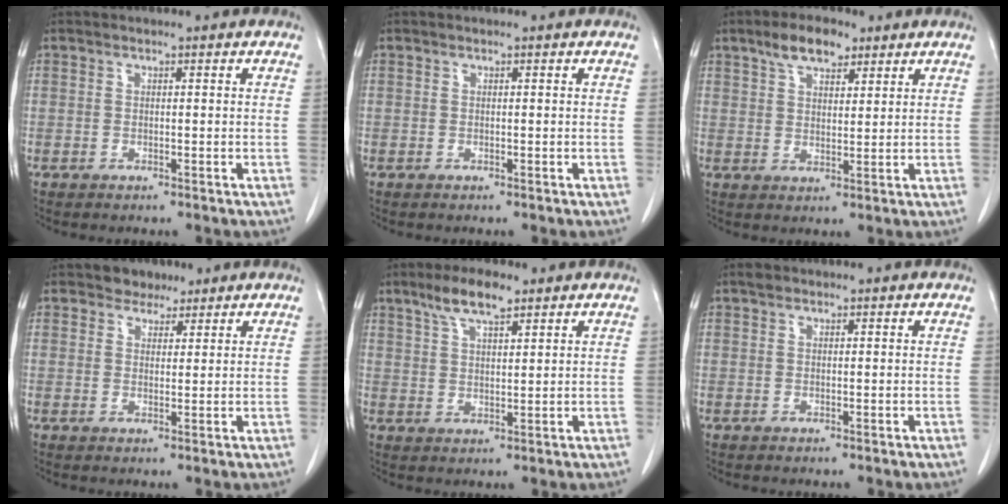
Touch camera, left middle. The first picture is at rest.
{"total": 0.0}
{"total": 6.2, "force": [4.2, 2.6, 3.7], "torque": [-0.068, 0.012, 0.074]}
{"total": 3.1, "force": [2.5, 1.9, 0.4], "torque": [-0.006, 0.005, 0.039]}
{"total": 6.2, "force": [4.4, 1.4, 4.2], "torque": [-0.086, 0.008, 0.082]}
{"total": 0.8, "force": [0.7, 0.4, 0.2], "torque": [-0.010, 0.008, 0.012]}